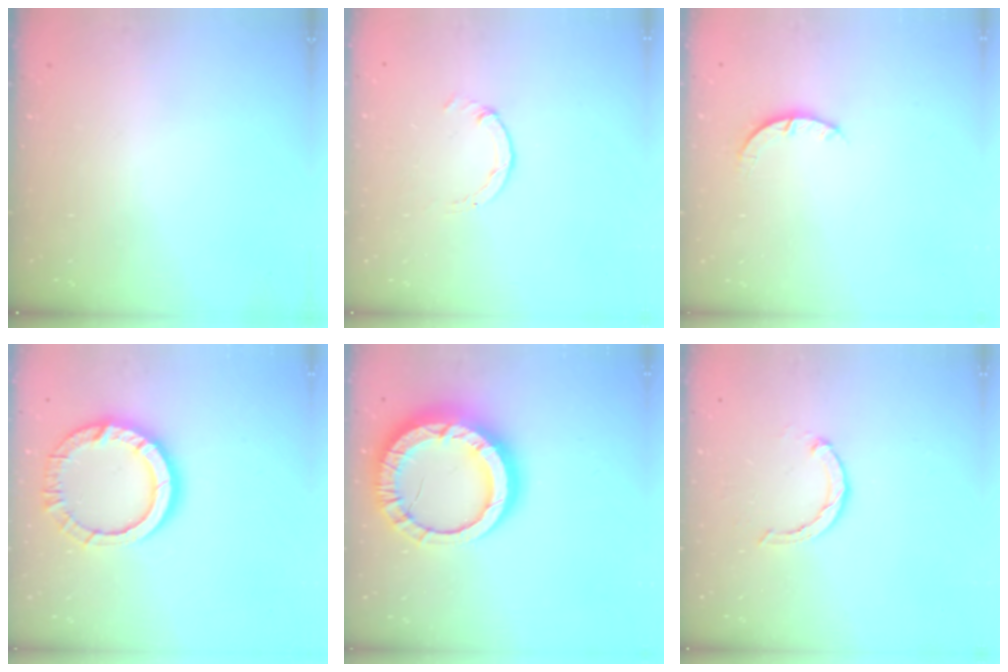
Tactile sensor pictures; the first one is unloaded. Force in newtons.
{"total": 0.7, "press": 0.7, "slide": 0.2}
{"total": 2.9, "press": 2.9, "slide": 0.4}
{"total": 13.5, "press": 13.5, "slide": 1.3}
{"total": 19.9, "press": 19.8, "slide": 2.0}
{"total": 2.4, "press": 2.4, "slide": 0.4}